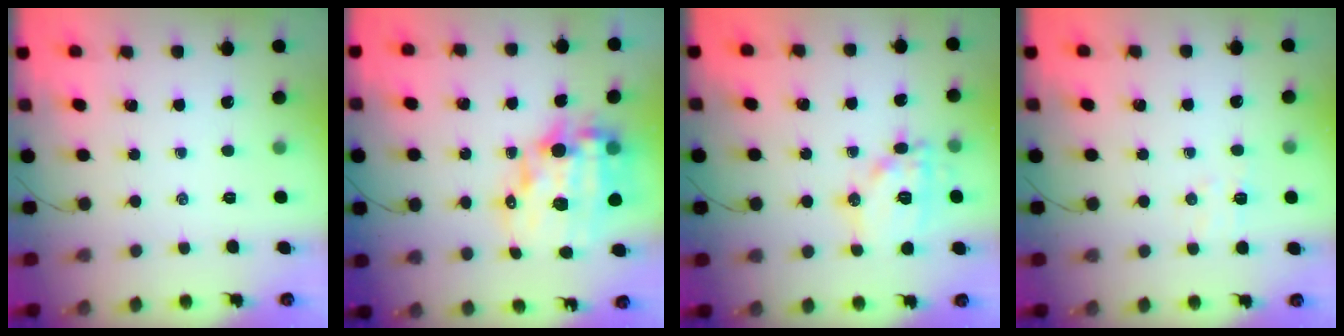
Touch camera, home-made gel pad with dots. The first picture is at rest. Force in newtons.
{"total": 16.4, "press": 15.9, "slide": 3.8}
{"total": 14.3, "press": 14.3, "slide": 0.9}
{"total": 5.4, "press": 5.3, "slide": 1.0}